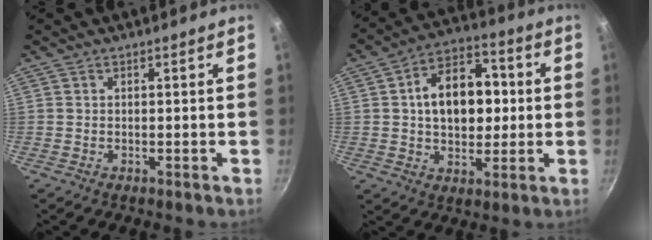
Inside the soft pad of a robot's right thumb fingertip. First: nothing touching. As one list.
[{"total": 15.2, "force": [1.4, 10.3, 11.1], "torque": [-0.131, 0.023, 0.013]}]